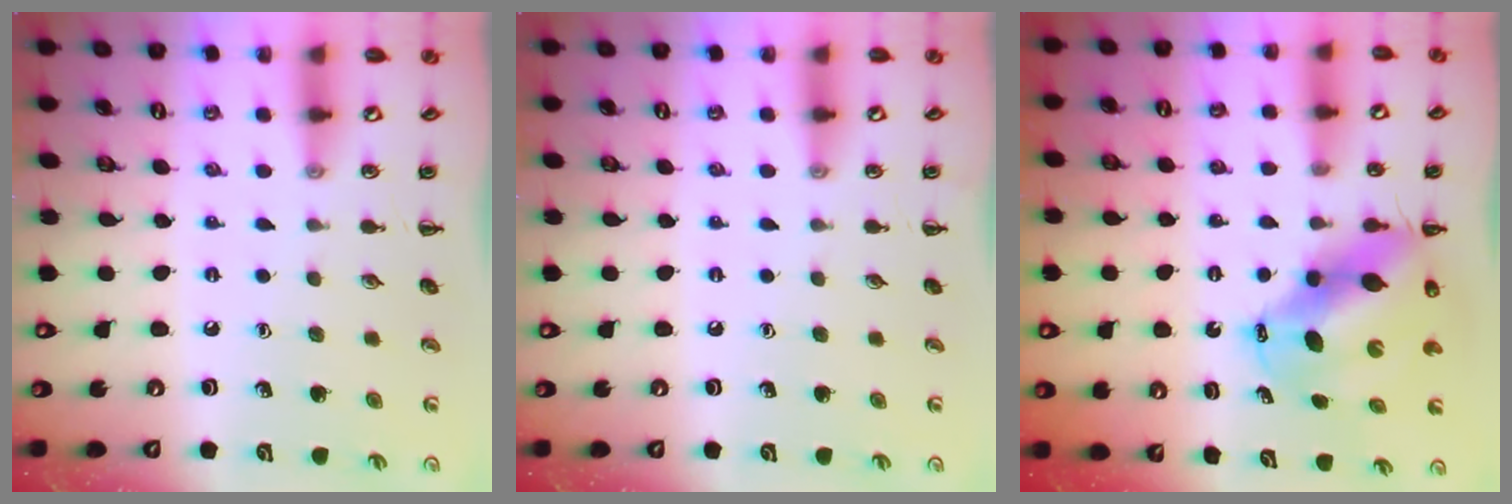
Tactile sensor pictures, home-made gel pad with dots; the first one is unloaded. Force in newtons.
{"total": 0.0}
{"total": 10.5, "press": 10.2, "slide": 2.6}